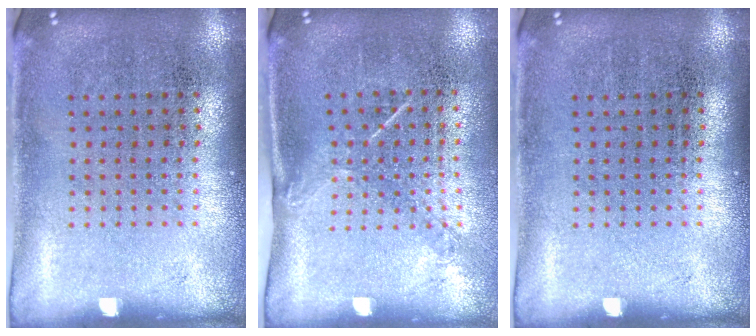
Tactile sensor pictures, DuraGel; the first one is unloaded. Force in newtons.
{"total": 1.4, "press": 1.0, "slide": 1.1}
{"total": 0.0}